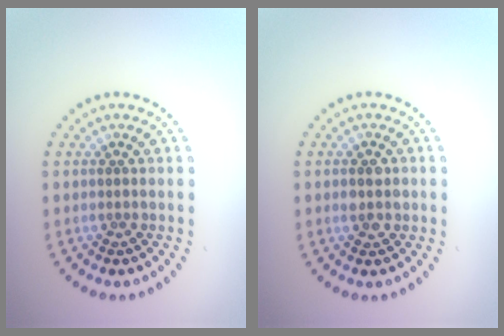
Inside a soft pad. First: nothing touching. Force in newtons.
{"total": 2.1, "press": 2.1, "slide": 0.2}